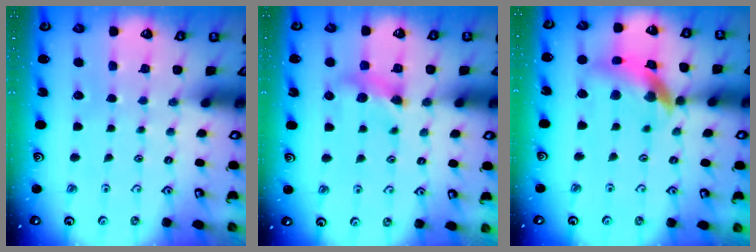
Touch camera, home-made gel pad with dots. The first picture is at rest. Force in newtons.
{"total": 5.8, "press": 5.8, "slide": 0.1}
{"total": 12.7, "press": 12.6, "slide": 1.6}